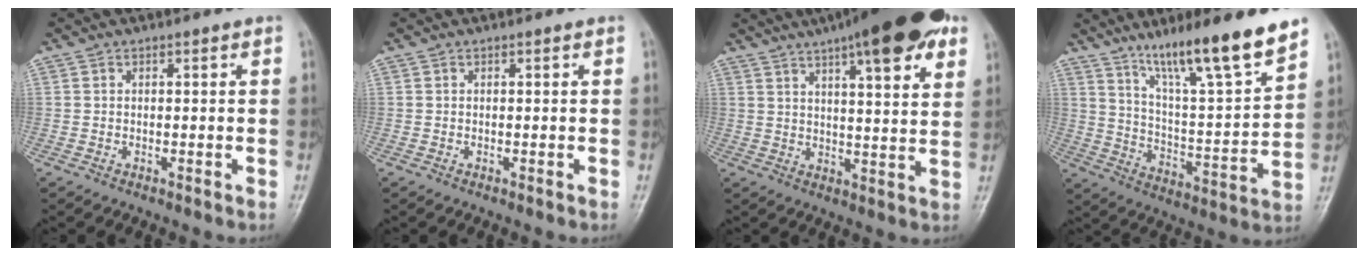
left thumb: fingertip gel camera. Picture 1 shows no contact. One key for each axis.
{"total": 0.0}
{"total": 19.7, "fx": 11.4, "fy": 5.0, "fz": 15.3, "tx": -0.208, "ty": -0.015, "tz": 0.159}
{"total": 18.4, "fx": 13.3, "fy": 1.8, "fz": 12.5, "tx": -0.180, "ty": -0.075, "tz": 0.225}